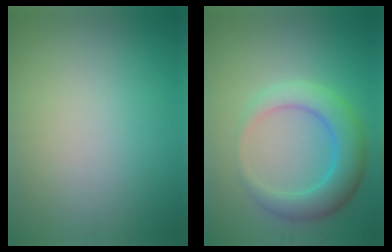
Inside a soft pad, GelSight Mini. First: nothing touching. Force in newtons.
{"total": 5.0, "press": 5.0, "slide": 0.3}